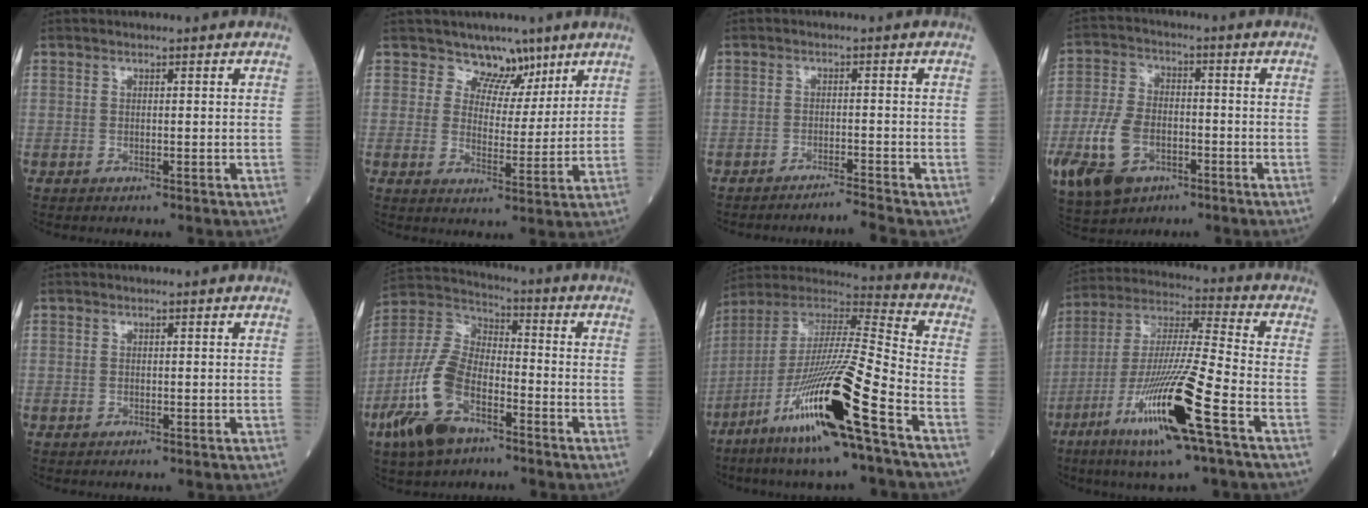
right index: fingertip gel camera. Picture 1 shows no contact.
{"total": 5.6, "force": [4.3, 3.6, 0.4], "torque": [0.007, -0.010, 0.063]}
{"total": 3.1, "force": [-2.6, -1.7, -0.3], "torque": [0.006, -0.009, -0.038]}
{"total": 12.8, "force": [-5.4, 7.8, 8.6], "torque": [-0.200, -0.001, -0.092]}
{"total": 0.0}
{"total": 13.2, "force": [-6.8, 6.1, 9.5], "torque": [-0.228, -0.001, -0.131]}
{"total": 21.8, "force": [-10.6, 0.1, 19.0], "torque": [-0.381, -0.052, -0.203]}
{"total": 17.8, "force": [-8.1, 0.0, 15.8], "torque": [-0.333, -0.030, -0.151]}